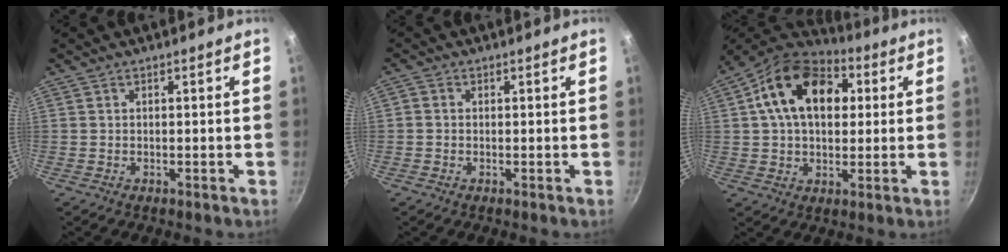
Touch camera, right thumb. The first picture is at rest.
{"total": 1.2, "force": [-0.2, 1.0, 0.5], "torque": [-0.010, 0.005, -0.005]}
{"total": 18.0, "force": [4.2, 12.2, 12.6], "torque": [-0.181, 0.017, 0.050]}